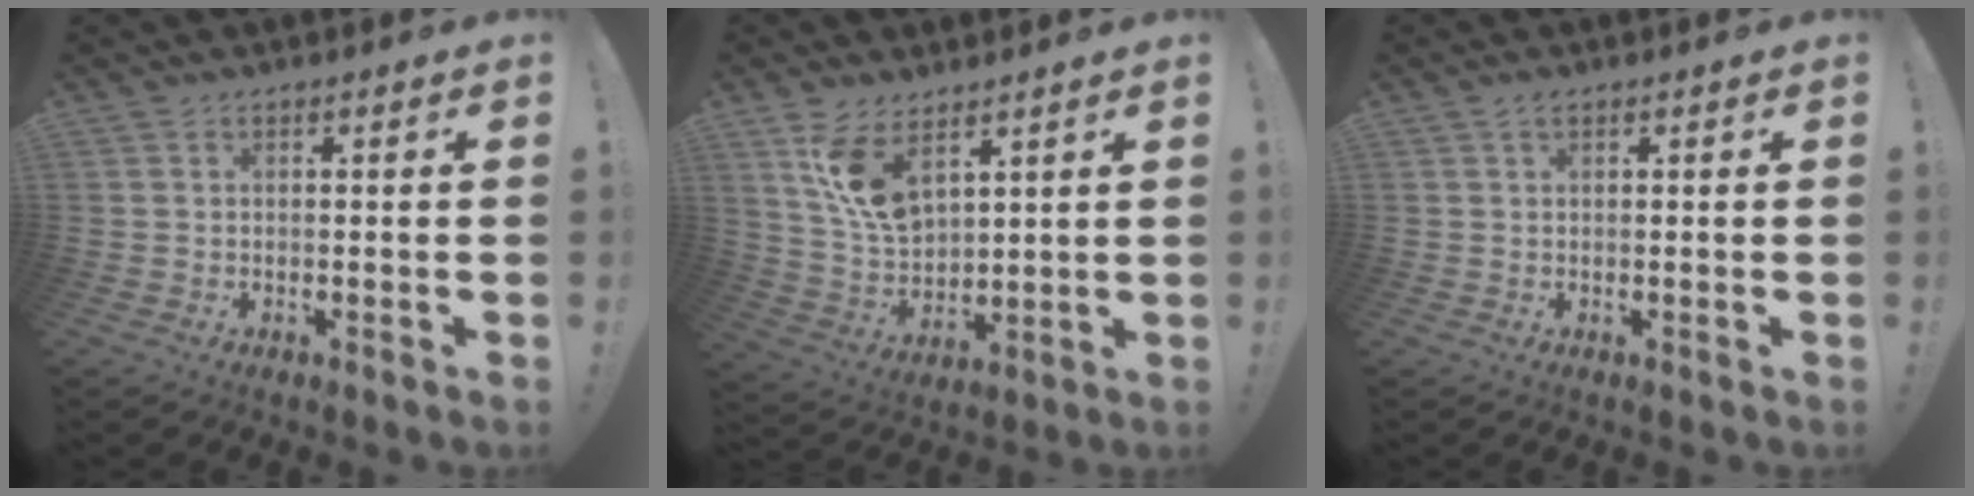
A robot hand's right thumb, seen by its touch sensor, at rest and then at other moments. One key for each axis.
{"total": 11.7, "fx": 7.0, "fy": 6.3, "fz": 7.0, "tx": -0.130, "ty": -0.031, "tz": 0.138}
{"total": 1.3, "fx": 0.9, "fy": 0.6, "fz": 0.8, "tx": -0.010, "ty": 0.000, "tz": 0.016}